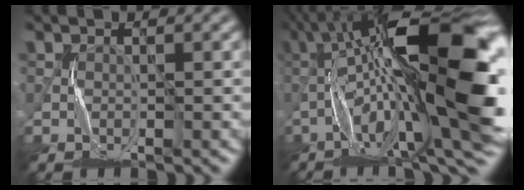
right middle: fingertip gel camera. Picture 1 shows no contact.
{"total": 19.5, "force": [-1.6, 6.0, 18.4], "torque": [-0.317, 0.032, -0.033]}